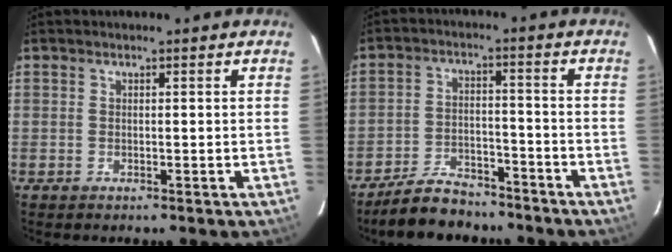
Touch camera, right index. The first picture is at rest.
{"total": 9.3, "force": [-8.0, 3.9, 2.8], "torque": [-0.079, 0.012, -0.122]}